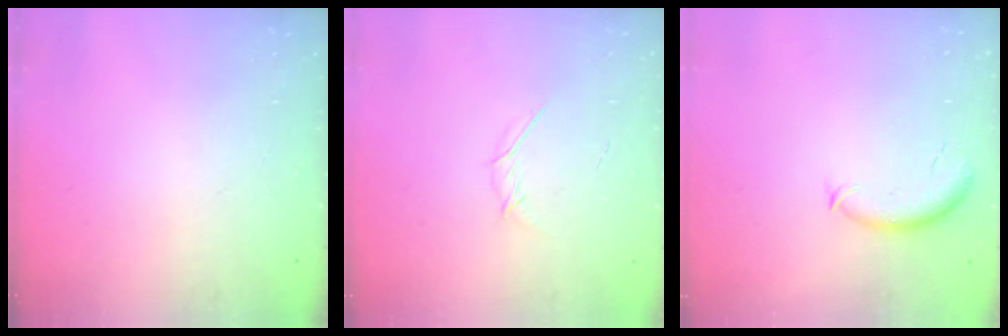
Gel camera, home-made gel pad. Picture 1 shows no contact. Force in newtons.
{"total": 3.6, "press": 3.5, "slide": 0.9}
{"total": 8.0, "press": 7.9, "slide": 1.3}